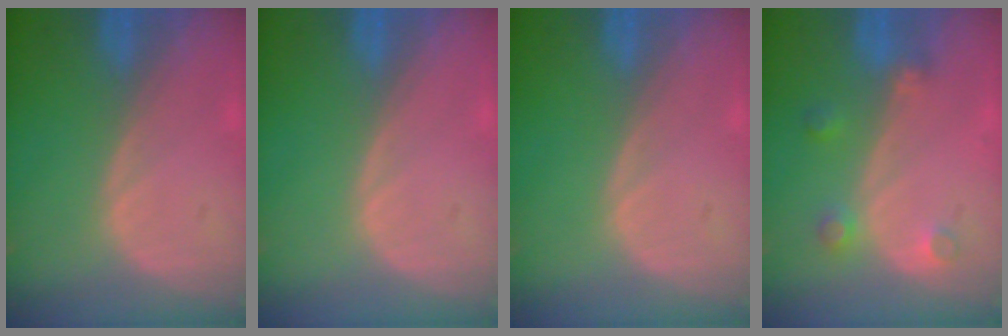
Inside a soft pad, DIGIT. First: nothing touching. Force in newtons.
{"total": 0.0}
{"total": 0.0}
{"total": 3.4, "press": 3.1, "slide": 1.3}